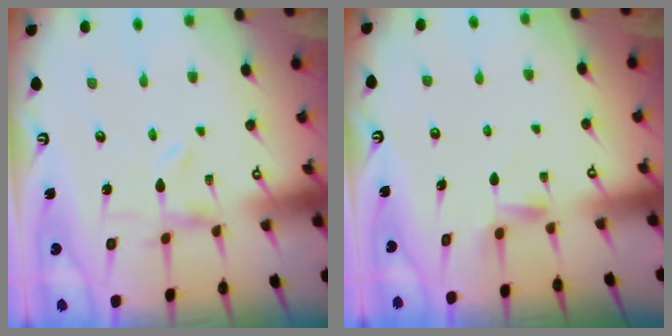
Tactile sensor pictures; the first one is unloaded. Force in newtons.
{"total": 3.3, "press": 3.3, "slide": 0.4}